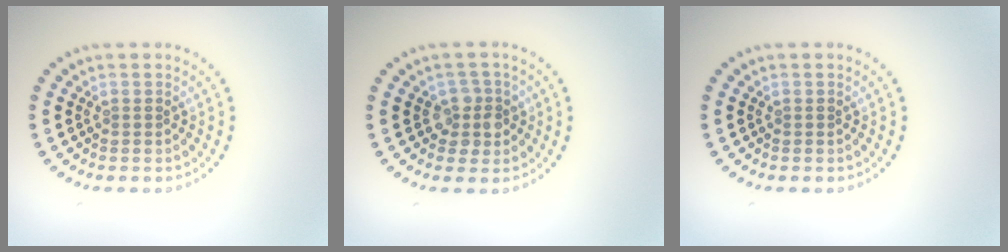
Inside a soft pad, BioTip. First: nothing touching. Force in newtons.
{"total": 2.3, "press": 2.0, "slide": 1.1}
{"total": 0.0}